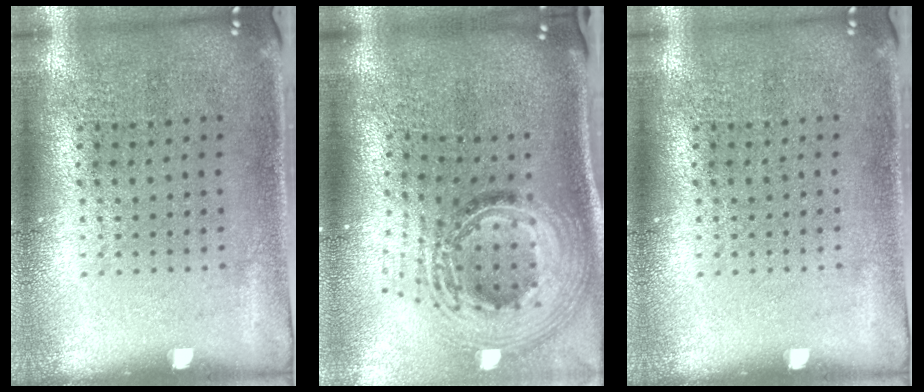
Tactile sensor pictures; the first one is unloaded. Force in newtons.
{"total": 2.6, "press": 1.8, "slide": 1.8}
{"total": 0.0}